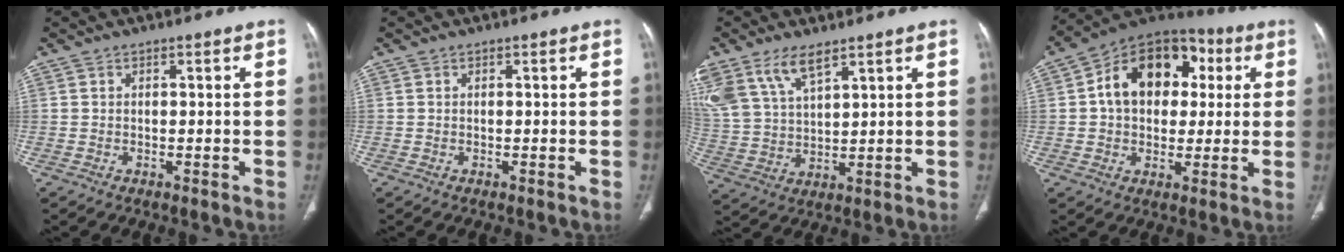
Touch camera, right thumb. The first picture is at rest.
{"total": 0.0}
{"total": 11.9, "force": [7.5, 5.1, 7.6], "torque": [-0.158, -0.014, 0.162]}
{"total": 17.1, "force": [3.3, 12.3, 11.5], "torque": [-0.141, 0.024, 0.043]}